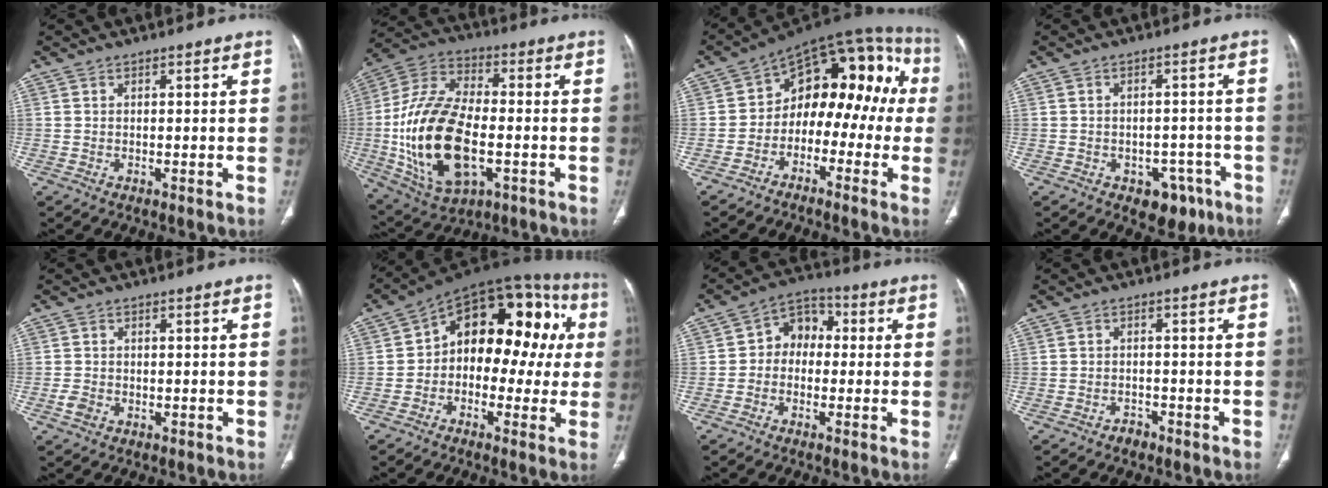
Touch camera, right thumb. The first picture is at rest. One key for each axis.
{"total": 22.7, "fx": -4.0, "fy": 12.1, "fz": 18.8, "tx": -0.374, "ty": 0.012, "tz": -0.060}
{"total": 17.5, "fx": -2.1, "fy": 11.3, "fz": 13.1, "tx": -0.118, "ty": 0.083, "tz": -0.043}
{"total": 7.0, "fx": -4.0, "fy": 4.7, "fz": 3.4, "tx": -0.014, "ty": 0.028, "tz": -0.046}
{"total": 2.2, "fx": -0.8, "fy": 1.6, "fz": 1.2, "tx": -0.022, "ty": 0.004, "tz": -0.013}
{"total": 19.3, "fx": 1.2, "fy": 12.2, "fz": 14.9, "tx": -0.150, "ty": 0.055, "tz": 0.003}
{"total": 7.3, "fx": -0.2, "fy": 5.8, "fz": 4.3, "tx": -0.036, "ty": 0.029, "tz": -0.022}
{"total": 1.9, "fx": -1.5, "fy": 1.1, "fz": 0.4, "tx": -0.008, "ty": 0.009, "tz": -0.023}